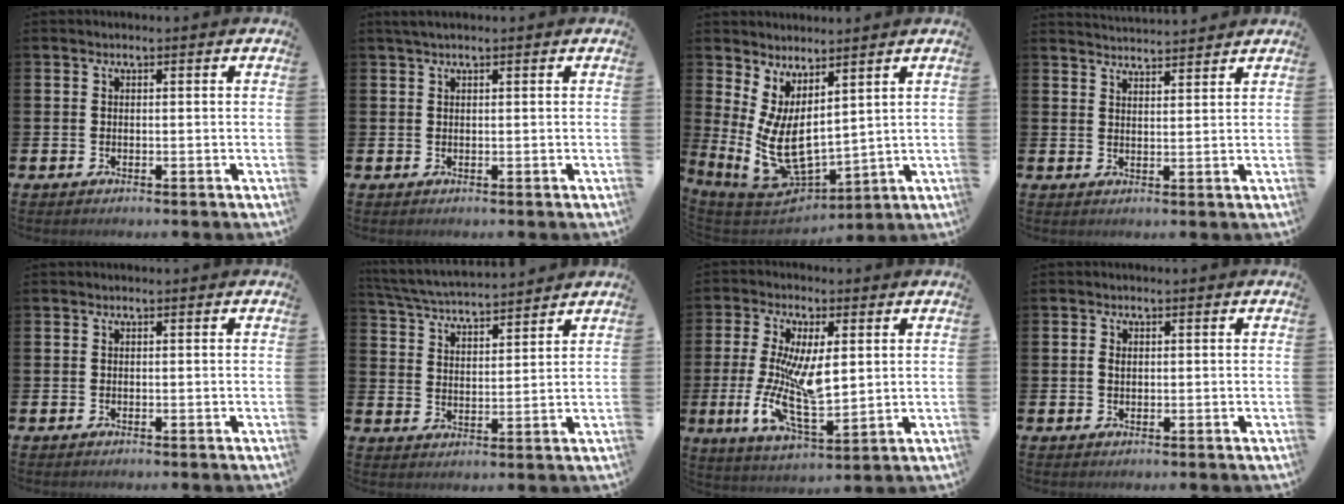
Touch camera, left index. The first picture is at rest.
{"total": 1.2, "force": [0.9, 0.1, 0.7], "torque": [-0.021, 0.006, 0.017]}
{"total": 8.6, "force": [1.8, 4.5, 7.1], "torque": [-0.174, -0.036, 0.043]}
{"total": 3.5, "force": [3.5, 0.0, -0.1], "torque": [-0.004, -0.020, 0.064]}
{"total": 0.0}
{"total": 5.2, "force": [5.1, 0.4, 0.7], "torque": [-0.039, -0.034, 0.090]}
{"total": 10.0, "force": [1.0, 4.0, 9.1], "torque": [-0.166, -0.023, 0.018]}
{"total": 1.0, "force": [0.2, 0.7, 0.6], "torque": [-0.004, 0.003, 0.000]}